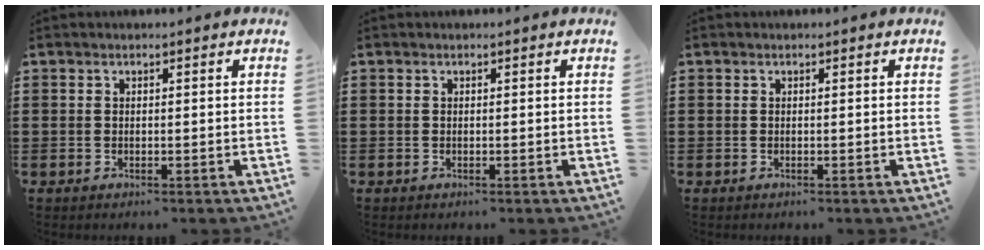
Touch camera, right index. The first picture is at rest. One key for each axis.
{"total": 0.0}
{"total": 0.0}